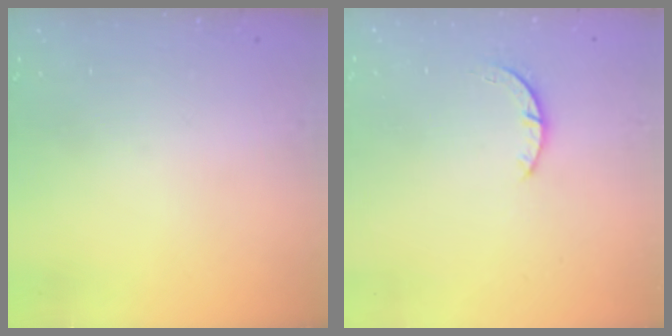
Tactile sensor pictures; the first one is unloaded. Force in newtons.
{"total": 2.4, "press": 2.4, "slide": 0.3}